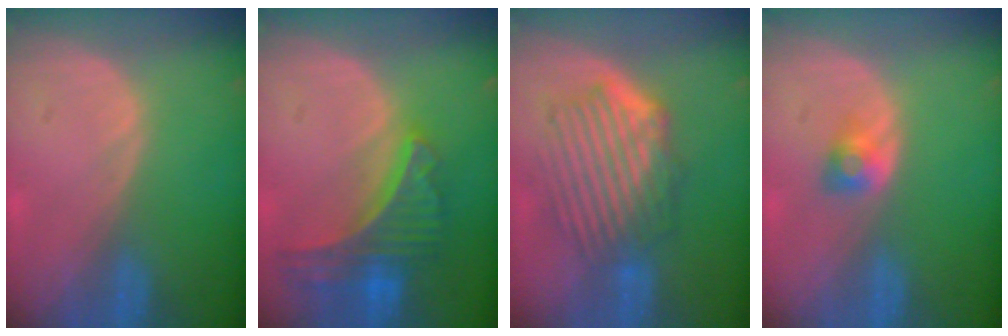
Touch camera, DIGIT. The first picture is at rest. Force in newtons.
{"total": 8.9, "press": 7.7, "slide": 4.4}
{"total": 9.4, "press": 8.3, "slide": 4.6}
{"total": 2.6, "press": 2.3, "slide": 1.1}